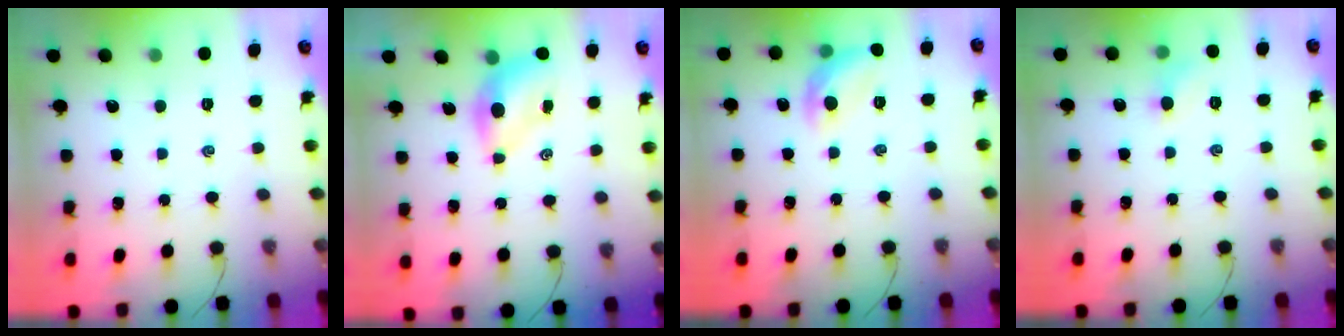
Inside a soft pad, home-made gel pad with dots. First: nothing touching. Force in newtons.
{"total": 5.5, "press": 5.3, "slide": 1.4}
{"total": 9.9, "press": 9.9, "slide": 0.2}
{"total": 5.4, "press": 5.1, "slide": 1.5}